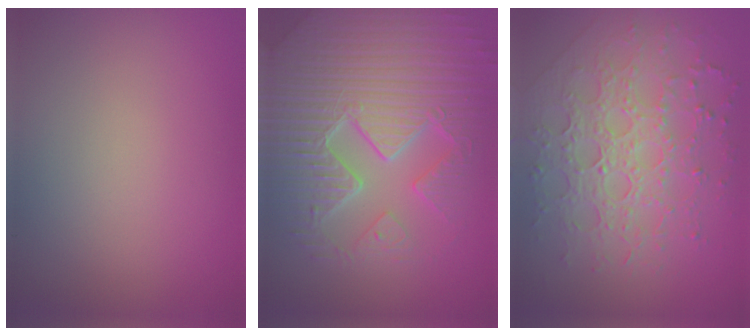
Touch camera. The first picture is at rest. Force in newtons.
{"total": 9.5, "press": 6.8, "slide": 6.7}
{"total": 7.8, "press": 5.6, "slide": 5.5}